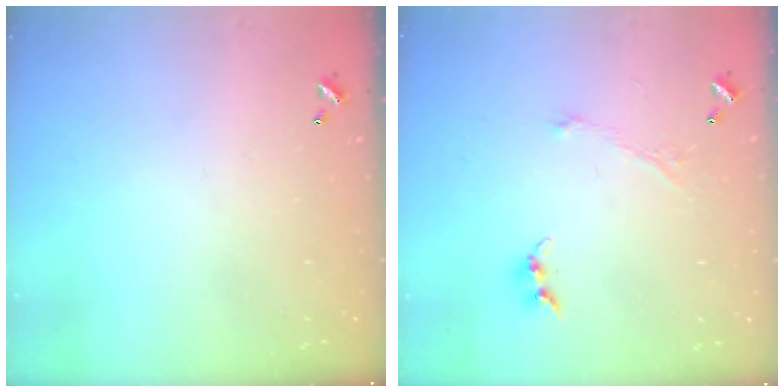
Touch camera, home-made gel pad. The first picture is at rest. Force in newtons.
{"total": 1.1, "press": 1.0, "slide": 0.6}